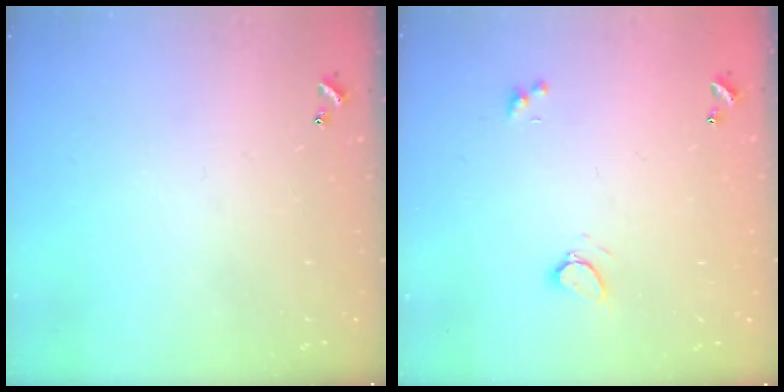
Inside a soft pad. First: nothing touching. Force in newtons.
{"total": 1.6, "press": 1.4, "slide": 0.6}